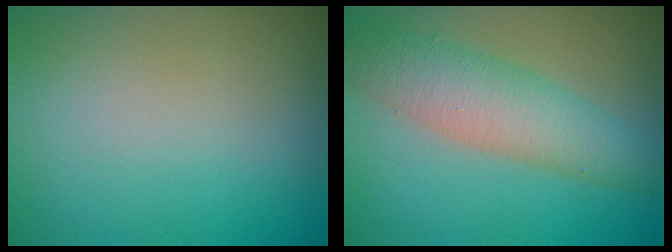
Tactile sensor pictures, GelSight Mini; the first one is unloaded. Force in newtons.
{"total": 5.3, "press": 5.3, "slide": 0.1}